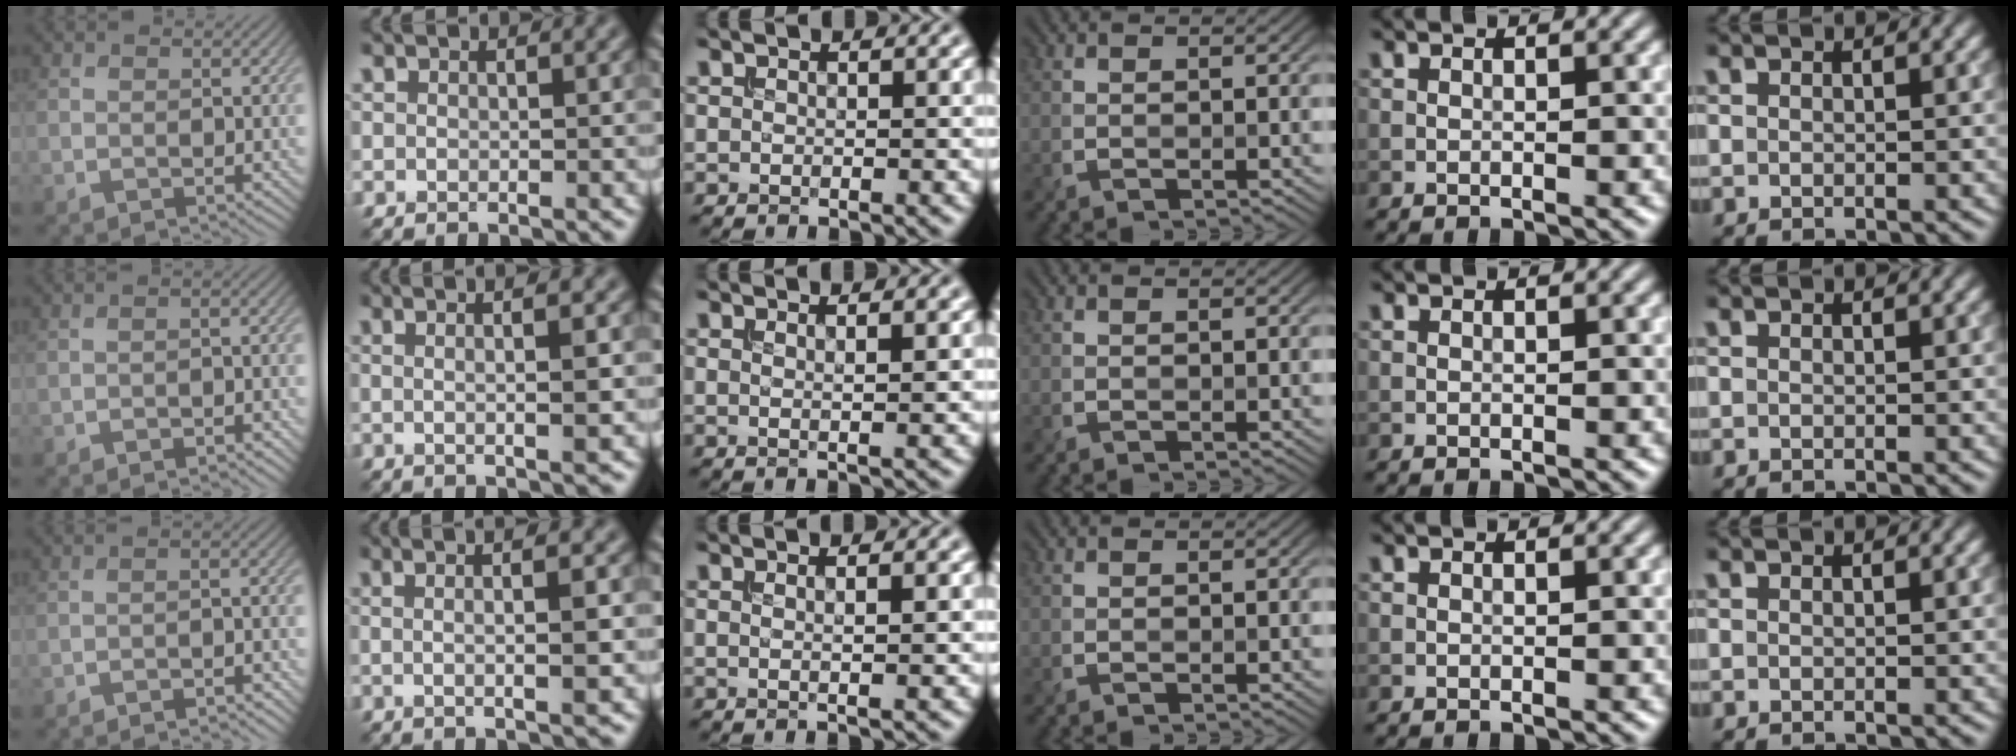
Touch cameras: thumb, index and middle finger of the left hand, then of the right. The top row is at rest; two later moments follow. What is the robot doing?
{"motion": "insert", "object": "bucket"}